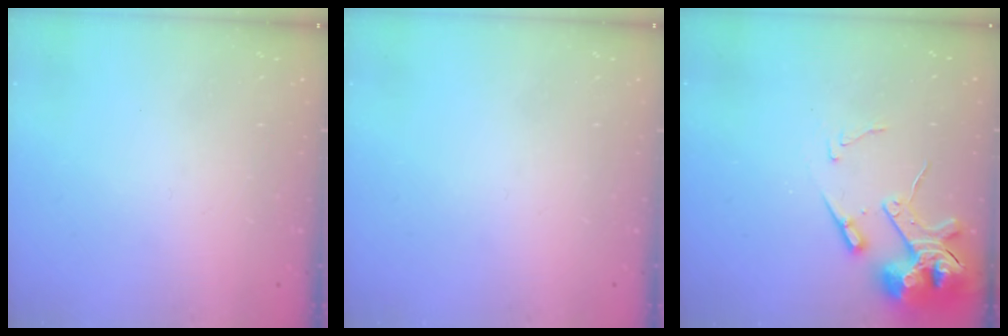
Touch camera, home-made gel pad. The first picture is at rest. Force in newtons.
{"total": 0.0}
{"total": 14.2, "press": 14.1, "slide": 1.9}